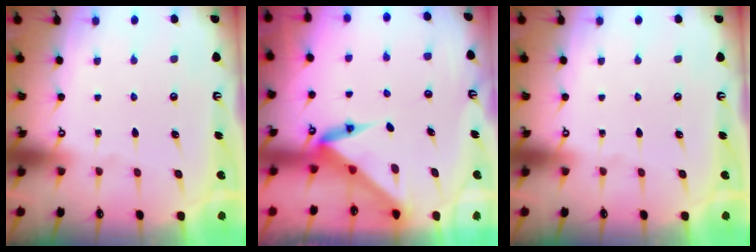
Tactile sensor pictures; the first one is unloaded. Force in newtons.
{"total": 4.0, "press": 4.0, "slide": 0.1}
{"total": 0.0}